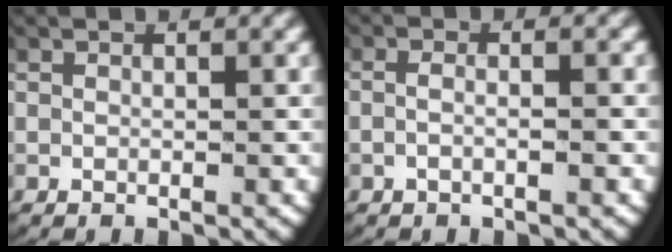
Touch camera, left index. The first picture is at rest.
{"total": 1.5, "force": [-0.6, 0.2, 1.4], "torque": [-0.034, -0.003, -0.011]}